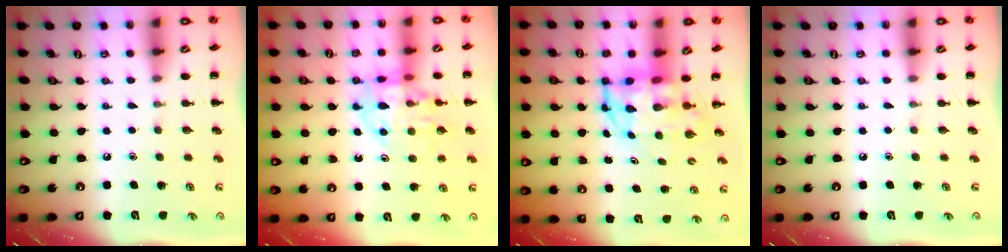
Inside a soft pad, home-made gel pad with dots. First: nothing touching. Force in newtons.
{"total": 12.6, "press": 12.5, "slide": 2.2}
{"total": 5.4, "press": 5.0, "slide": 1.8}
{"total": 0.0}